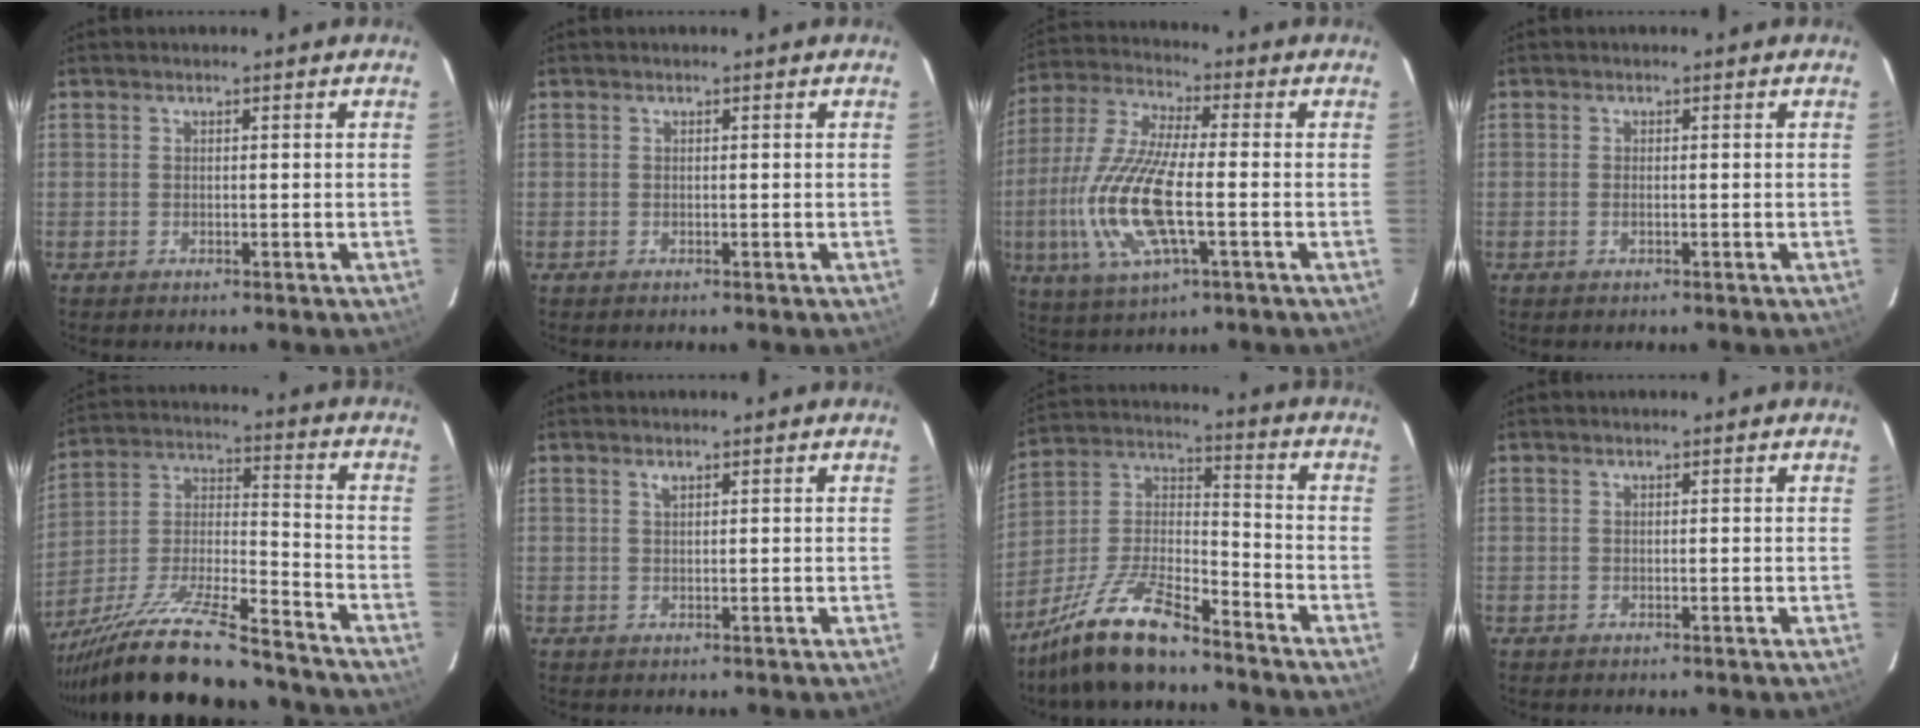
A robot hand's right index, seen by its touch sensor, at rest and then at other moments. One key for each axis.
{"total": 0.0}
{"total": 16.8, "fx": -3.5, "fy": 5.1, "fz": 15.7, "tx": -0.338, "ty": -0.009, "tz": -0.072}
{"total": 0.9, "fx": -0.2, "fy": 0.2, "fz": 0.8, "tx": -0.017, "ty": 0.001, "tz": -0.005}
{"total": 23.5, "fx": -19.1, "fy": 4.2, "fz": 13.0, "tx": -0.243, "ty": -0.022, "tz": -0.302}
{"total": 0.7, "fx": 0.5, "fy": 0.2, "fz": 0.4, "tx": -0.008, "ty": 0.002, "tz": 0.010}
{"total": 15.1, "fx": -11.5, "fy": 3.8, "fz": 9.0, "tx": -0.196, "ty": 0.005, "tz": -0.219}
{"total": 0.0}